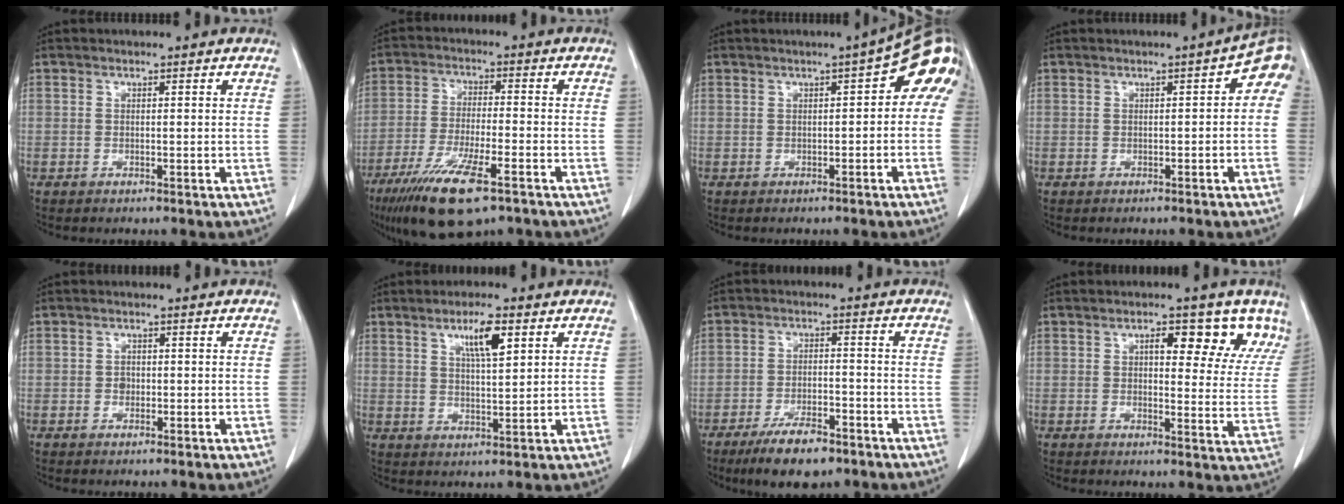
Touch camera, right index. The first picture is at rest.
{"total": 12.8, "force": [-8.1, 2.5, 9.6], "torque": [-0.181, -0.030, -0.138]}
{"total": 8.1, "force": [2.0, 2.1, 7.5], "torque": [-0.091, 0.030, 0.017]}
{"total": 4.4, "force": [1.0, 1.4, 4.1], "torque": [-0.043, 0.019, 0.005]}
{"total": 1.2, "force": [-0.2, 1.0, 0.6], "torque": [-0.010, 0.003, -0.002]}
{"total": 6.1, "force": [3.1, 1.0, 5.2], "torque": [-0.093, 0.000, 0.053]}
{"total": 7.9, "force": [-5.5, 2.7, 5.0], "torque": [-0.089, -0.007, -0.090]}
{"total": 10.3, "force": [6.4, 3.9, 7.1], "torque": [-0.070, -0.001, 0.069]}